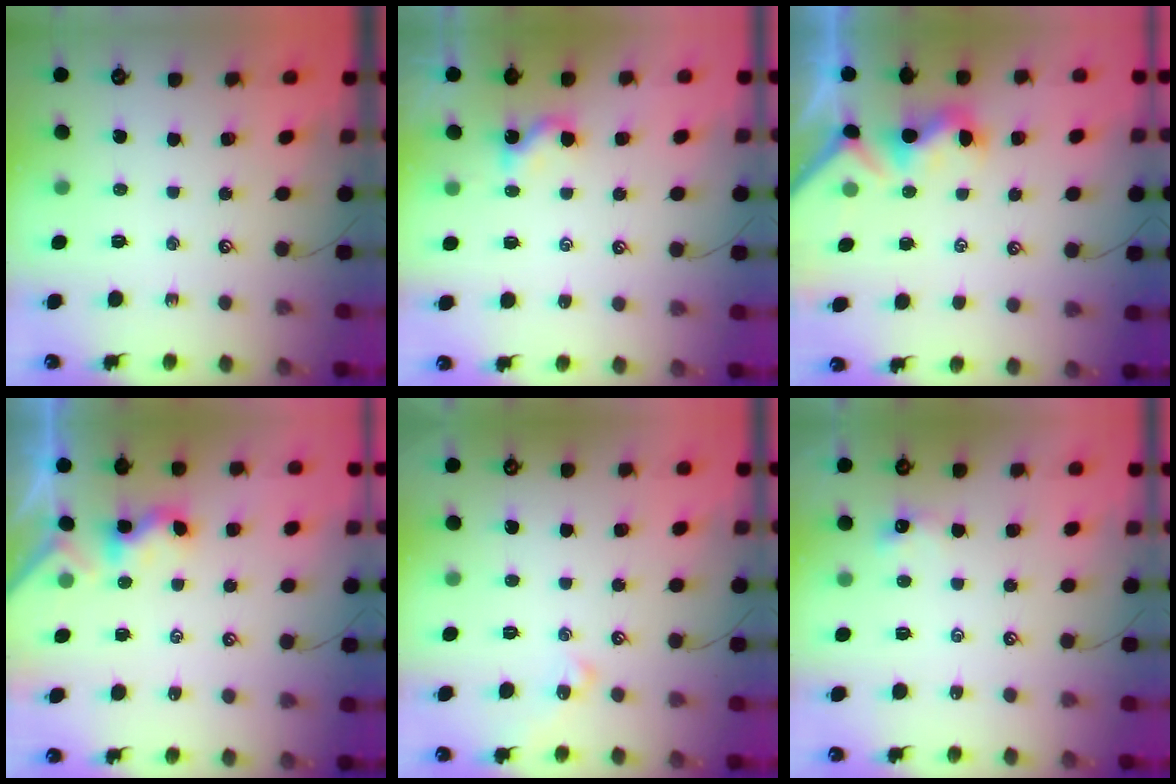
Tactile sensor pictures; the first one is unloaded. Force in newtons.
{"total": 1.2, "press": 1.2, "slide": 0.2}
{"total": 1.2, "press": 1.0, "slide": 0.7}
{"total": 2.3, "press": 2.3, "slide": 0.0}
{"total": 1.8, "press": 1.7, "slide": 0.5}
{"total": 2.4, "press": 2.3, "slide": 0.6}